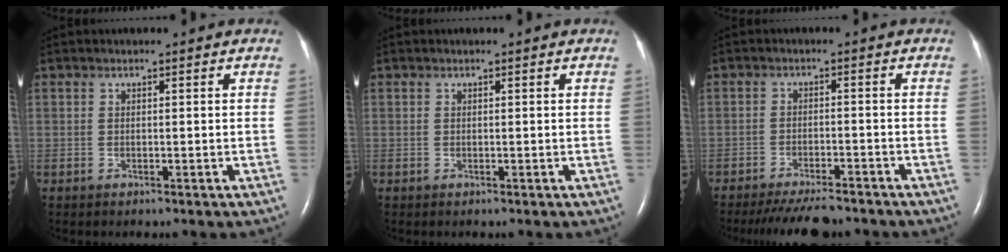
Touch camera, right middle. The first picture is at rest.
{"total": 0.0}
{"total": 8.8, "force": [-8.0, 1.6, 3.5], "torque": [-0.052, -0.016, -0.119]}